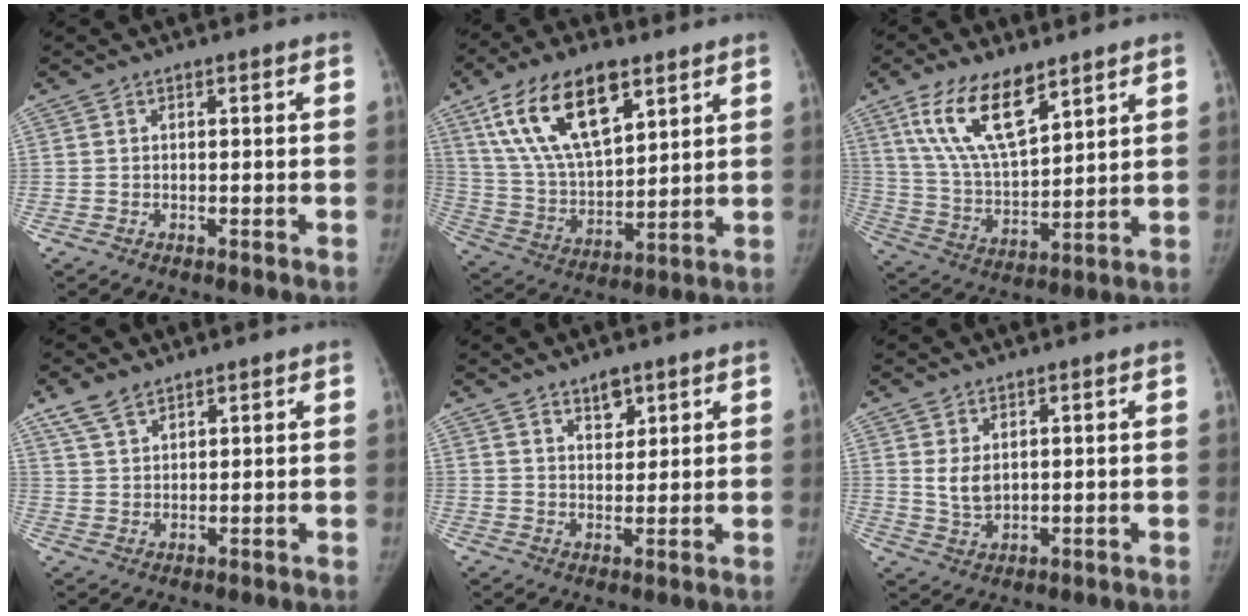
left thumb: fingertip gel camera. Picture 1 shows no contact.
{"total": 19.7, "force": [10.2, 9.1, 14.1], "torque": [-0.232, -0.032, 0.195]}
{"total": 15.2, "force": [9.1, 6.1, 10.5], "torque": [-0.172, -0.039, 0.182]}
{"total": 5.2, "force": [3.9, 2.5, 2.4], "torque": [-0.040, -0.011, 0.084]}
{"total": 4.2, "force": [2.9, 2.2, 2.0], "torque": [-0.009, -0.021, 0.051]}
{"total": 4.2, "force": [1.3, 2.8, 2.9], "torque": [-0.041, -0.015, 0.035]}